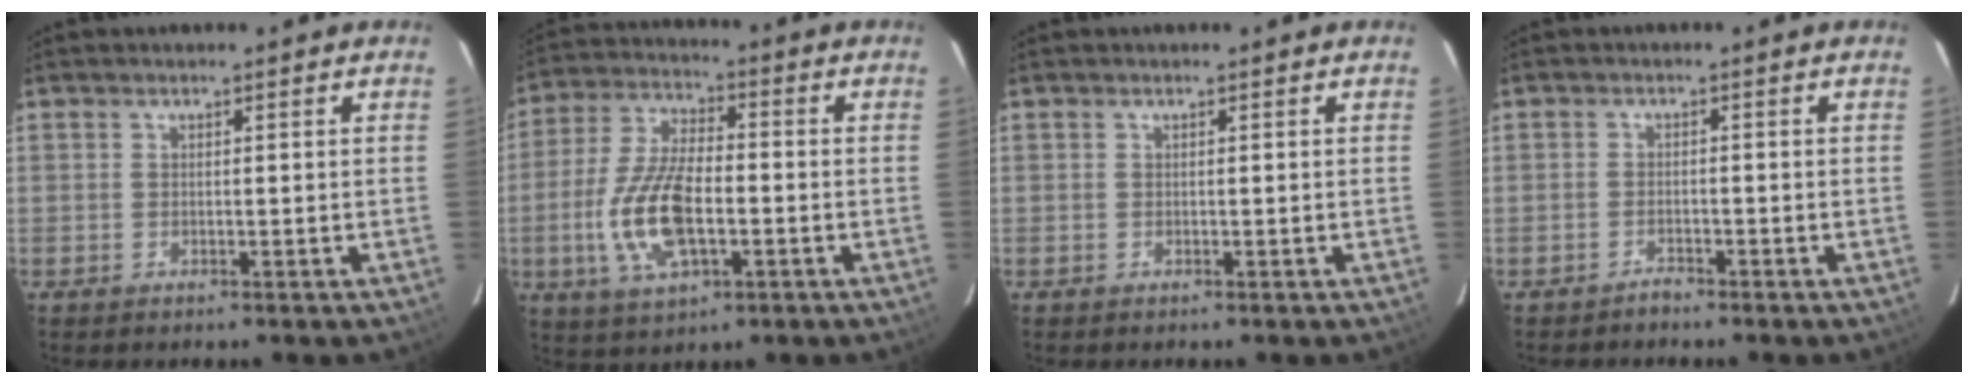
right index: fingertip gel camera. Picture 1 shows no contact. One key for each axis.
{"total": 14.1, "fx": -3.3, "fy": 6.4, "fz": 12.2, "tx": -0.259, "ty": -0.001, "tz": -0.060}
{"total": 0.0}
{"total": 1.5, "fx": -1.4, "fy": 0.4, "fz": 0.1, "tx": -0.004, "ty": 0.002, "tz": -0.025}